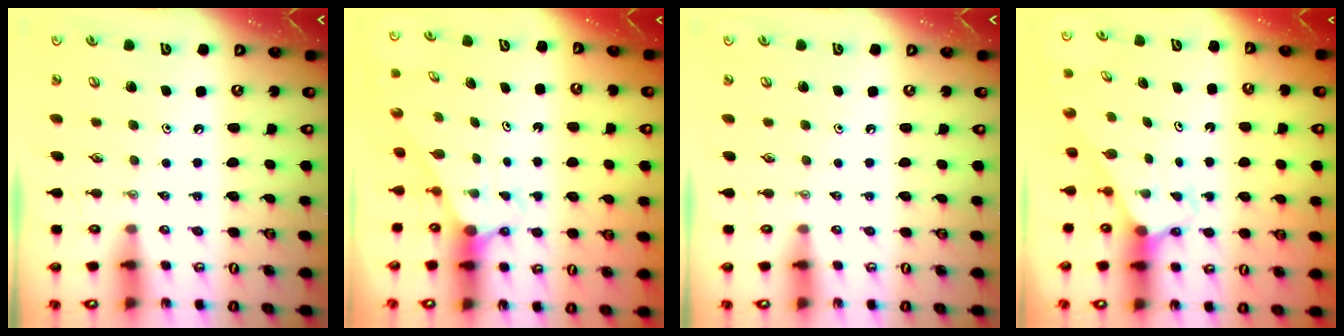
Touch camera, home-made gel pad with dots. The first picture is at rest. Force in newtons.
{"total": 3.0, "press": 3.0, "slide": 0.0}
{"total": 0.0}
{"total": 2.4, "press": 2.4, "slide": 0.2}